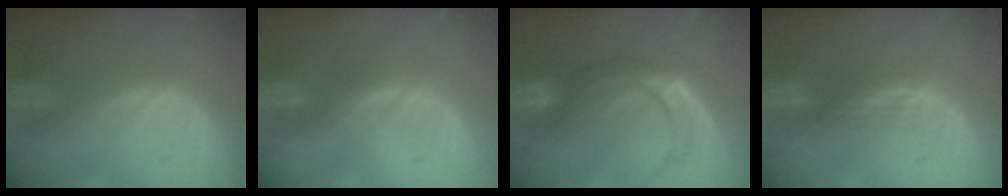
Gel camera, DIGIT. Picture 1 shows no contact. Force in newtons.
{"total": 1.5, "press": 1.3, "slide": 0.8}
{"total": 8.0, "press": 7.2, "slide": 3.6}
{"total": 1.8, "press": 1.3, "slide": 1.2}